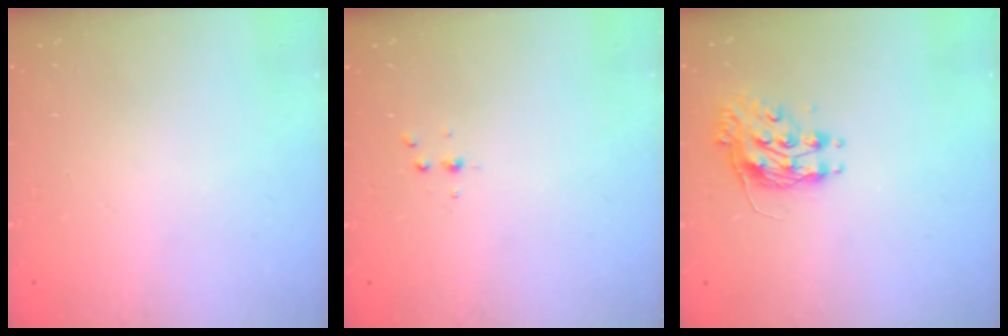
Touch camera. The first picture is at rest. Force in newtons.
{"total": 2.8, "press": 2.8, "slide": 0.4}
{"total": 9.2, "press": 9.2, "slide": 0.1}